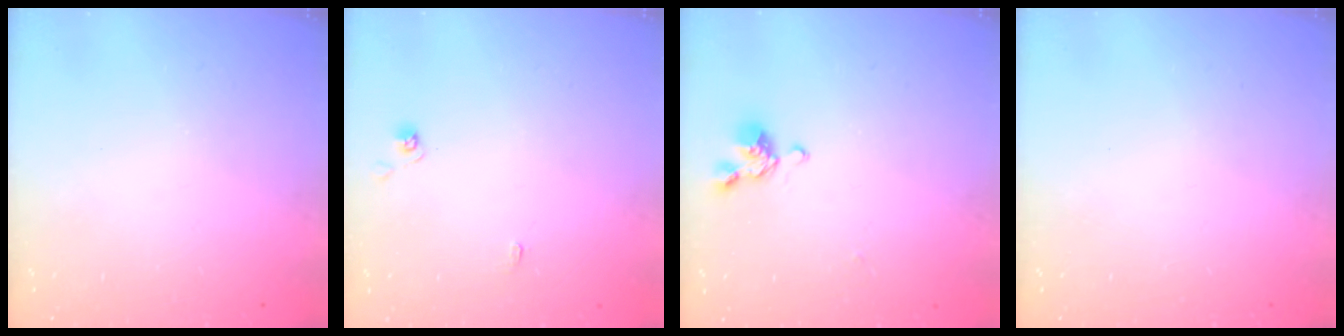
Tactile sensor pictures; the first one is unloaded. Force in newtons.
{"total": 1.7, "press": 1.7, "slide": 0.3}
{"total": 2.9, "press": 2.8, "slide": 0.8}
{"total": 0.0}